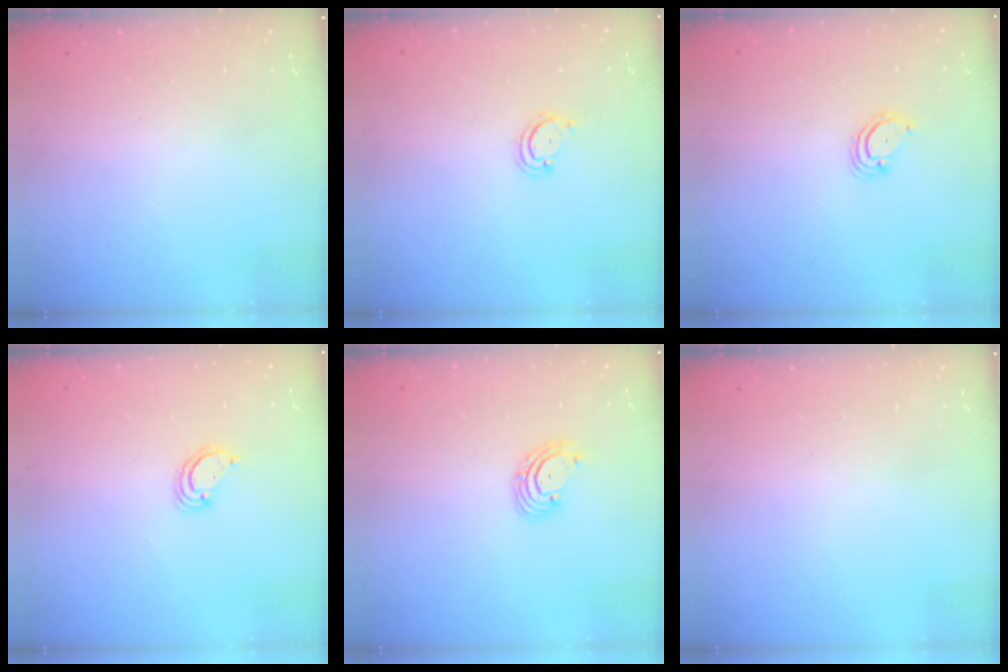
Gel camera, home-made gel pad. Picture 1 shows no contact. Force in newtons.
{"total": 2.6, "press": 2.6, "slide": 0.3}
{"total": 3.5, "press": 3.5, "slide": 0.3}
{"total": 4.1, "press": 4.1, "slide": 0.2}
{"total": 3.3, "press": 3.2, "slide": 0.5}
{"total": 0.0}